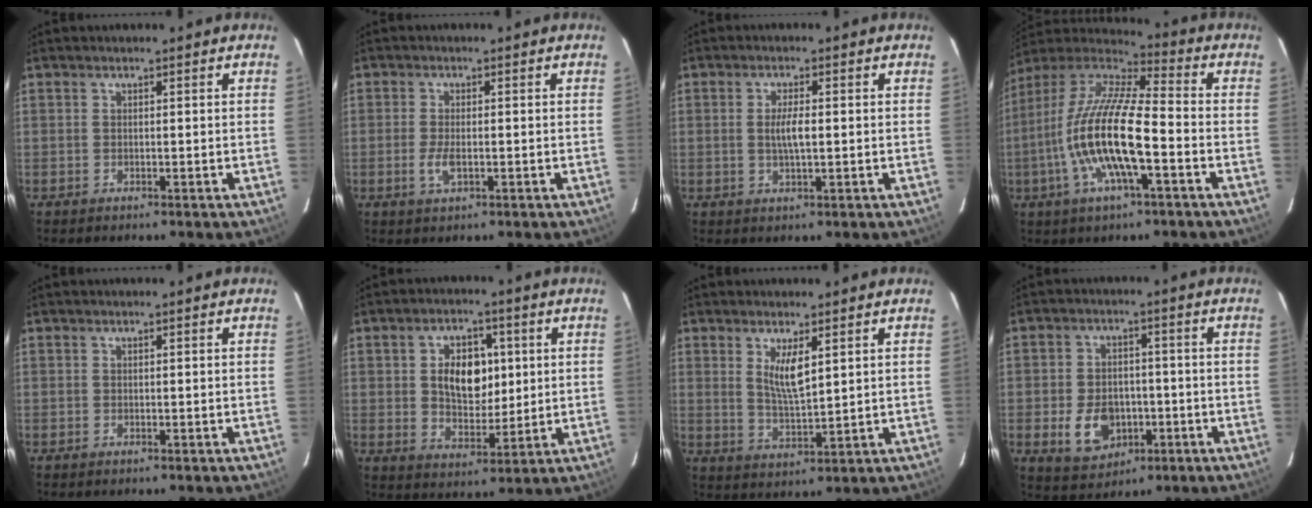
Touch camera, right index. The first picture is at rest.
{"total": 3.2, "force": [-0.9, 1.2, 2.8], "torque": [-0.061, -0.005, -0.017]}
{"total": 3.5, "force": [0.0, 0.7, 3.4], "torque": [-0.064, -0.001, 0.001]}
{"total": 17.8, "force": [-4.9, 4.2, 16.5], "torque": [-0.317, -0.013, -0.100]}
{"total": 0.0}
{"total": 9.4, "force": [1.7, 6.2, 6.9], "torque": [-0.120, 0.011, 0.036]}
{"total": 5.7, "force": [2.3, 1.6, 5.0], "torque": [-0.091, -0.010, 0.047]}
{"total": 9.1, "force": [-3.0, 6.7, 5.4], "torque": [-0.127, 0.000, -0.036]}